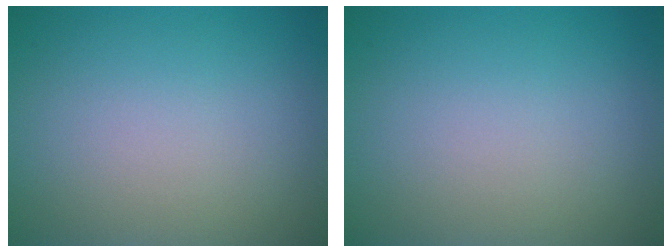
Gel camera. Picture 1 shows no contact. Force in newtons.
{"total": 0.0}